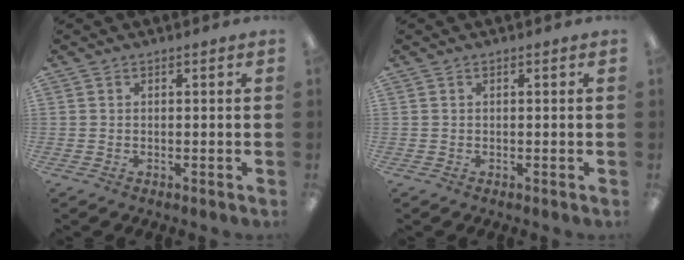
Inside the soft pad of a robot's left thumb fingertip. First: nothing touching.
{"total": 0.0}